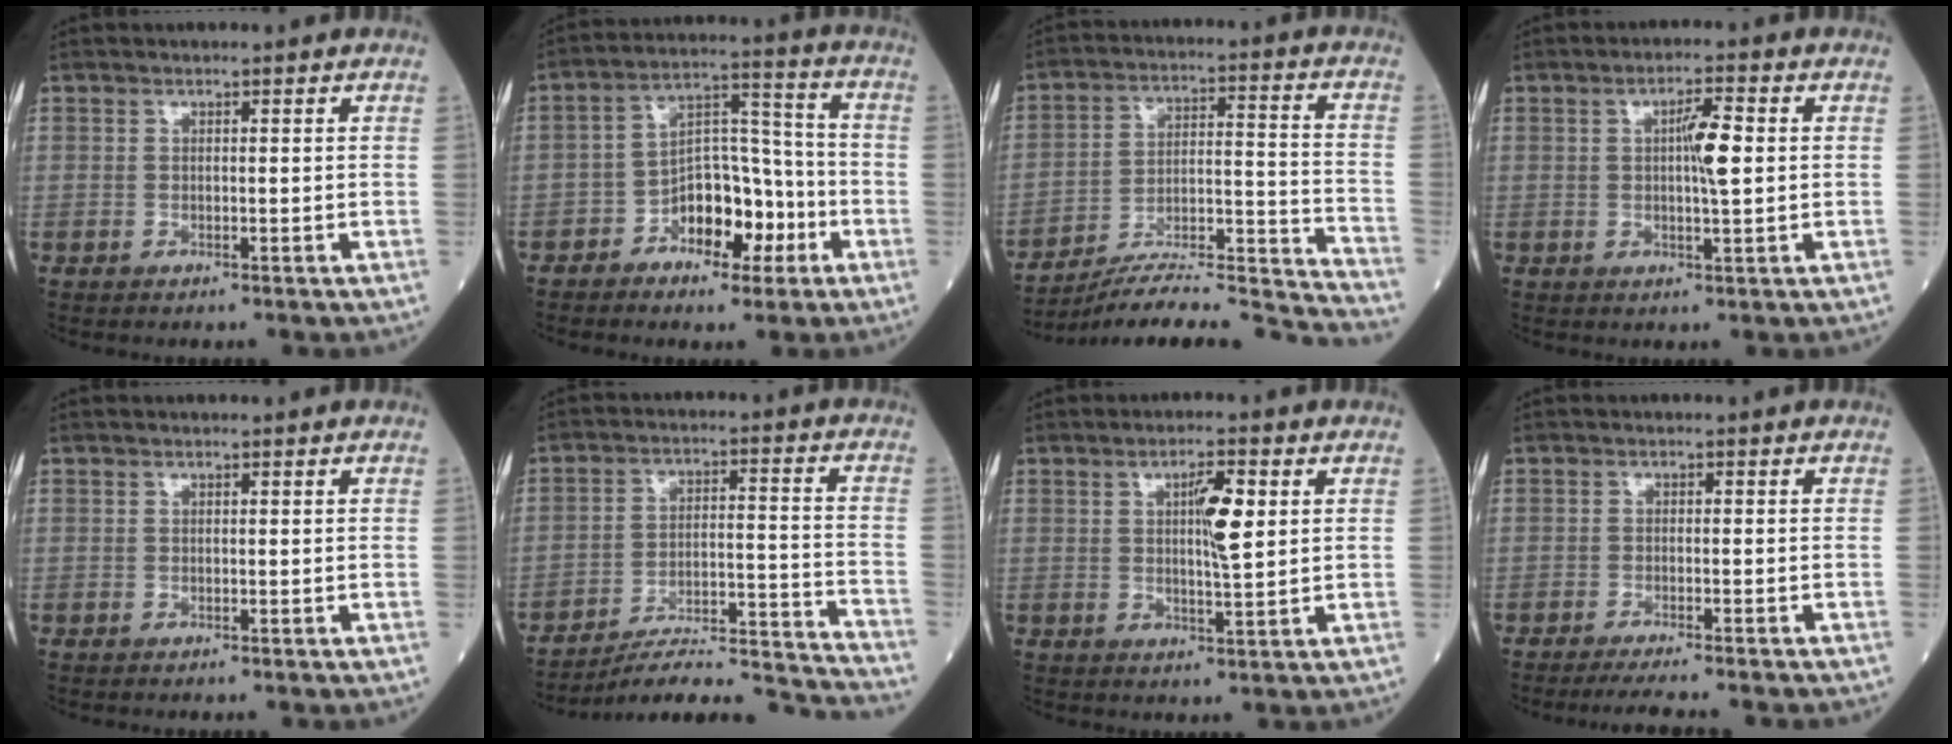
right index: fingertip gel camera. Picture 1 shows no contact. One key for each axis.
{"total": 10.1, "fx": -4.6, "fy": 5.2, "fz": 7.3, "tx": -0.125, "ty": 0.030, "tz": -0.075}
{"total": 20.5, "fx": -19.7, "fy": -0.9, "fz": 5.5, "tx": -0.067, "ty": 0.024, "tz": -0.296}
{"total": 4.8, "fx": 0.5, "fy": 0.4, "fz": 4.7, "tx": -0.079, "ty": 0.005, "tz": 0.007}
{"total": 0.0}
{"total": 15.6, "fx": -15.3, "fy": -1.5, "fz": 2.1, "tx": -0.016, "ty": 0.006, "tz": -0.217}
{"total": 5.4, "fx": 1.4, "fy": 0.6, "fz": 5.2, "tx": -0.089, "ty": 0.002, "tz": 0.023}
{"total": 7.4, "fx": -6.5, "fy": 0.1, "fz": 3.5, "tx": -0.039, "ty": -0.015, "tz": -0.096}